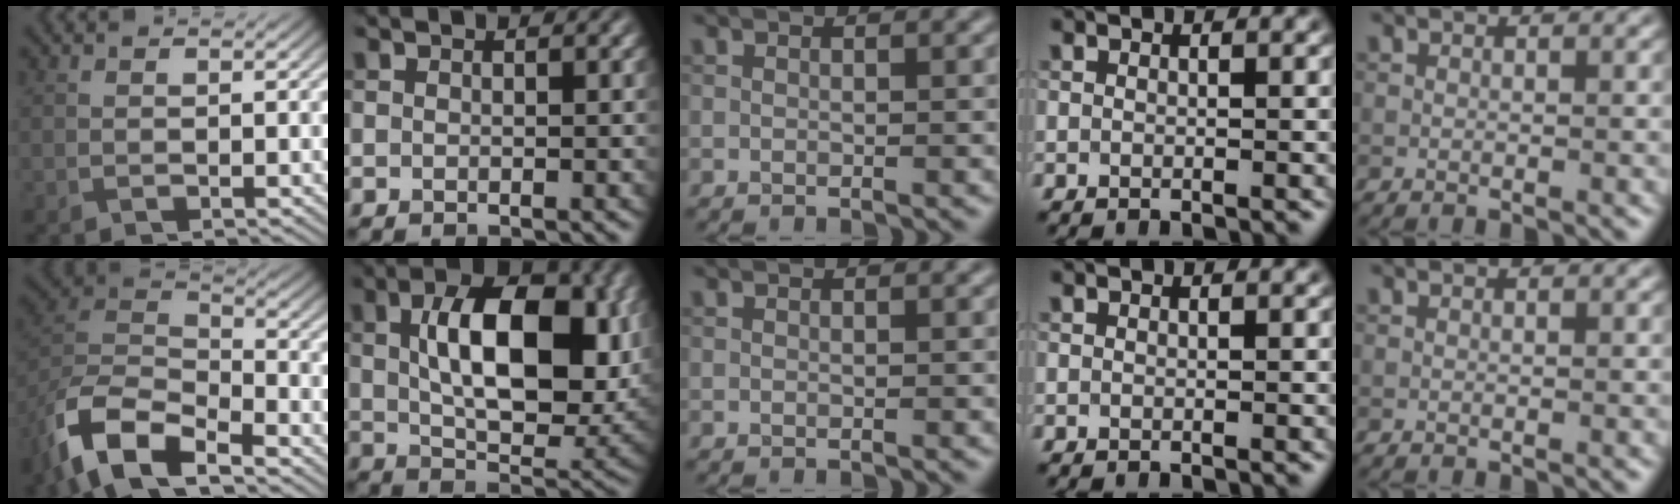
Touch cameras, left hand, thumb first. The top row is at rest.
{"thumb": {"total": 11.6, "force": [-7.9, 4.8, 7.0], "torque": [-0.155, -0.014, -0.163]}, "index": {"total": 11.7, "force": [2.1, 6.2, 9.7], "torque": [-0.145, 0.000, 0.038]}}